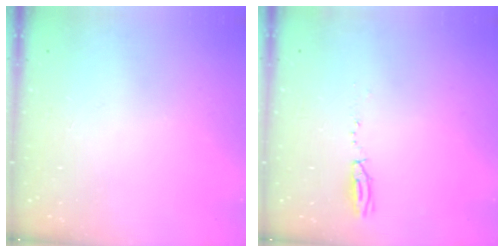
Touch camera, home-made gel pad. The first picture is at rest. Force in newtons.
{"total": 3.9, "press": 3.8, "slide": 0.9}